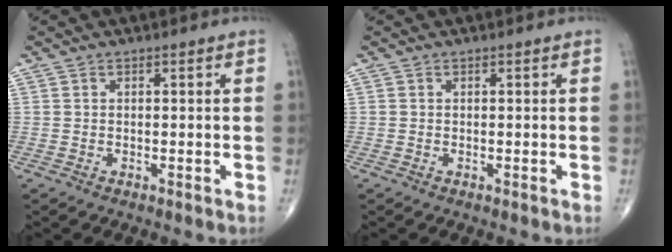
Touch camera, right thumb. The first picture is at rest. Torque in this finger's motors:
{"motor_torque": [0.11, 0.12, 0.30, 0.17, 0.03]}